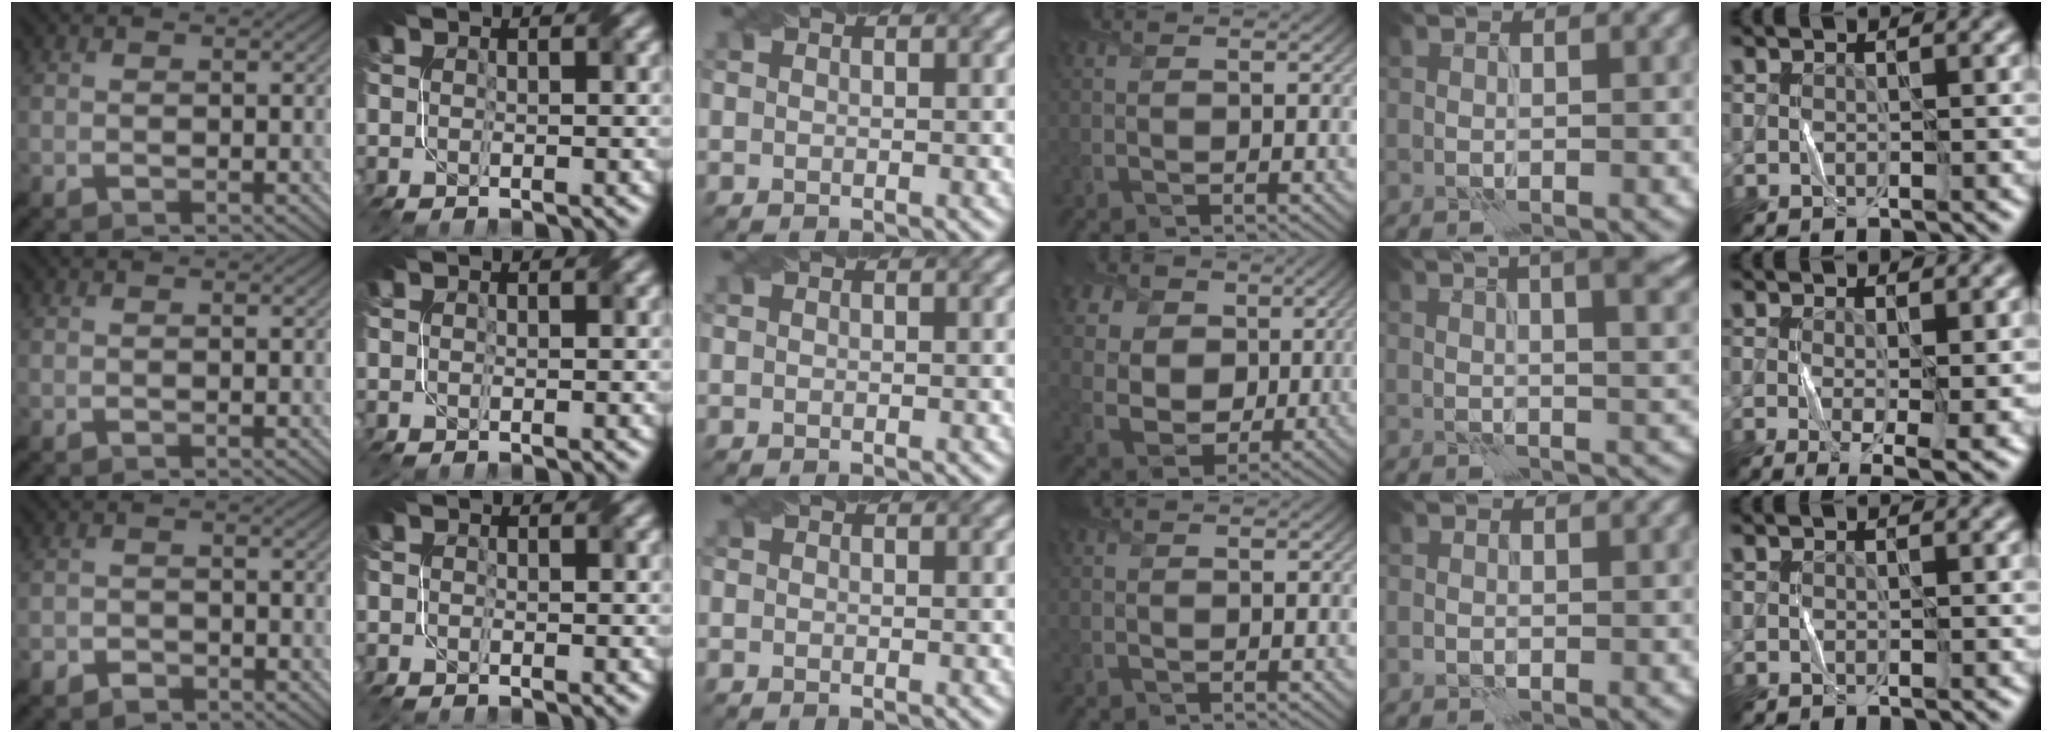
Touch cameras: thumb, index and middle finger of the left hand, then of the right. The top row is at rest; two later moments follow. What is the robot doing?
{"motion": "fold", "object": "bubble wrap"}